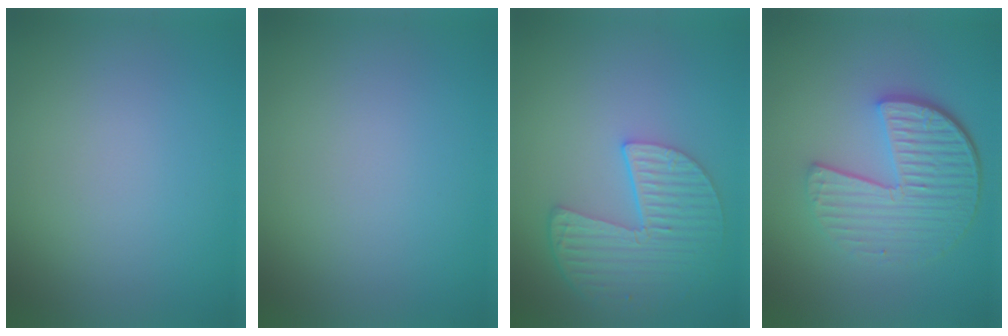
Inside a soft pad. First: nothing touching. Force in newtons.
{"total": 0.0}
{"total": 5.3, "press": 4.3, "slide": 3.1}
{"total": 6.1, "press": 4.4, "slide": 4.2}